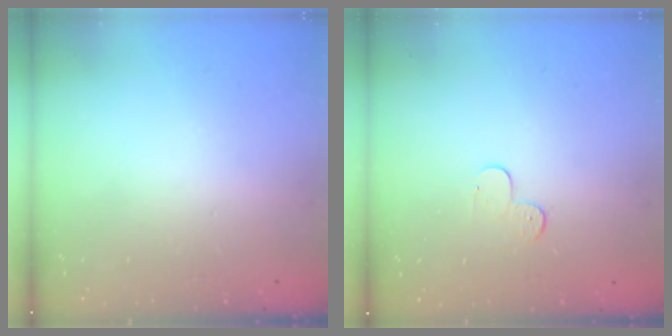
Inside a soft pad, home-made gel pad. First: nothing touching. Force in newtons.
{"total": 3.9, "press": 3.8, "slide": 0.3}